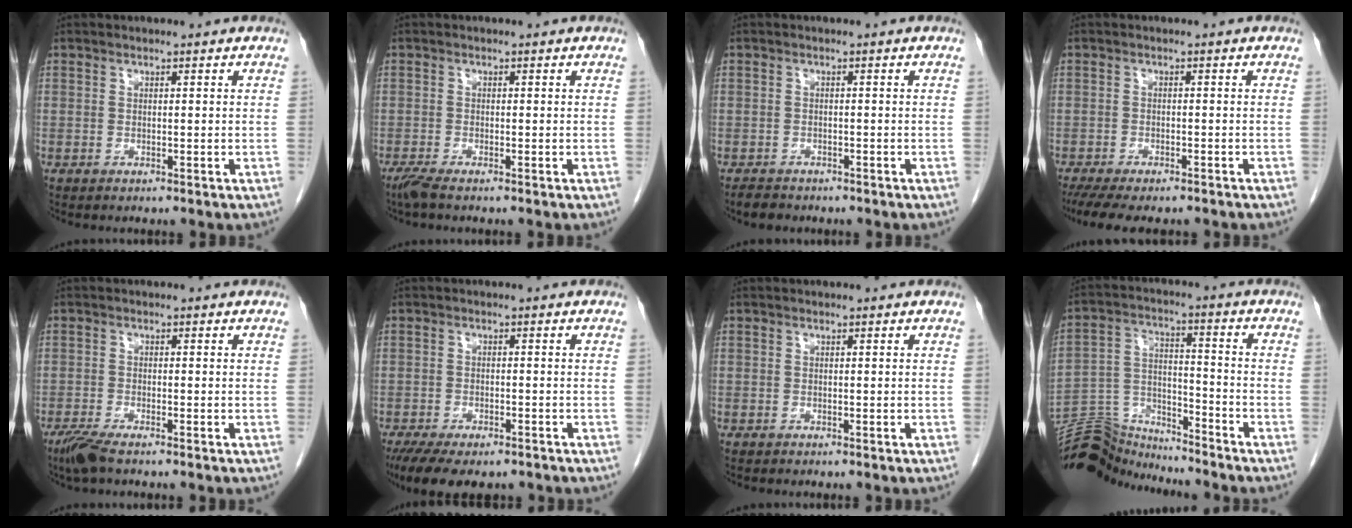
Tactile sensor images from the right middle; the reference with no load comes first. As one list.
[{"total": 1.9, "force": [-1.4, 0.0, 1.2], "torque": [-0.036, -0.009, -0.033]}, {"total": 2.4, "force": [-2.0, 1.1, 0.4], "torque": [-0.016, -0.003, -0.032]}, {"total": 10.2, "force": [-8.5, 2.7, 5.0], "torque": [-0.081, -0.010, -0.122]}, {"total": 3.5, "force": [-2.6, 0.4, 2.2], "torque": [-0.051, -0.010, -0.053]}, {"total": 10.9, "force": [-8.3, 3.9, 5.8], "torque": [-0.096, -0.010, -0.120]}, {"total": 0.0}, {"total": 10.0, "force": [-9.9, 0.8, -0.8], "torque": [0.006, 0.039, -0.184]}]